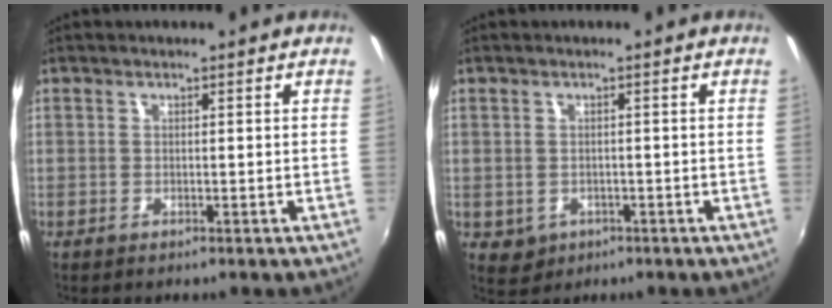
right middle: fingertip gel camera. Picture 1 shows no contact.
{"total": 3.3, "force": [-0.8, 3.0, 1.2], "torque": [-0.028, -0.004, -0.004]}